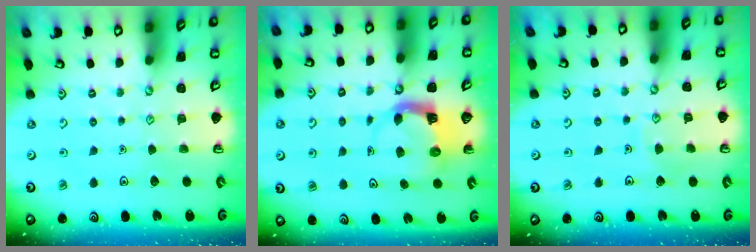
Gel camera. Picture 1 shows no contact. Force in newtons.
{"total": 4.2, "press": 4.2, "slide": 0.2}
{"total": 5.6, "press": 5.6, "slide": 0.5}